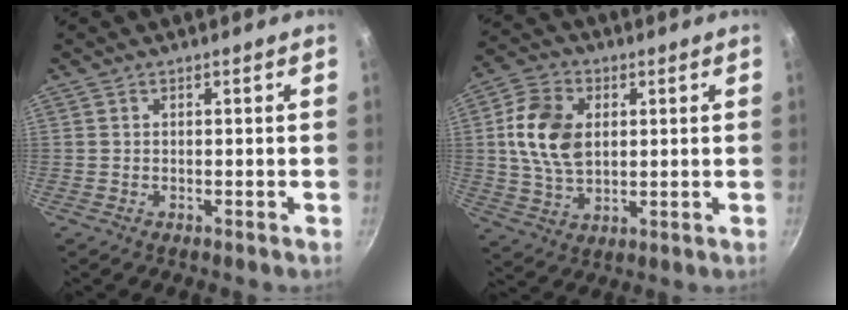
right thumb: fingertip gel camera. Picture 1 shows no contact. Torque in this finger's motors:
{"motor_torque": [-0.89, 1.34, 0.93, 0.43, 0.09]}